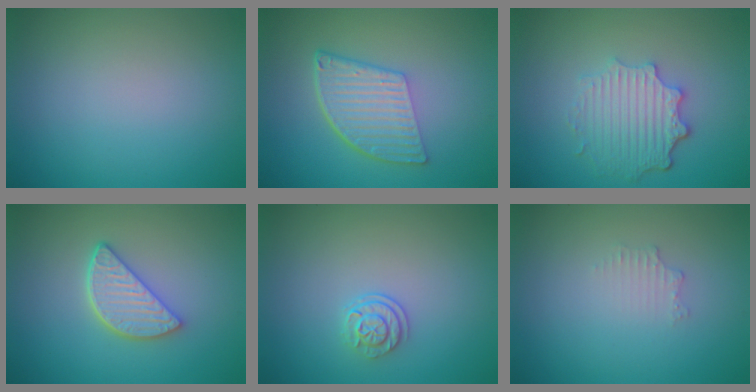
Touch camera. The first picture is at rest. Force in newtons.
{"total": 6.1, "press": 4.1, "slide": 4.5}
{"total": 4.5, "press": 3.6, "slide": 2.7}
{"total": 3.9, "press": 3.2, "slide": 2.2}
{"total": 1.9, "press": 1.6, "slide": 1.1}
{"total": 0.6, "press": 0.4, "slide": 0.3}